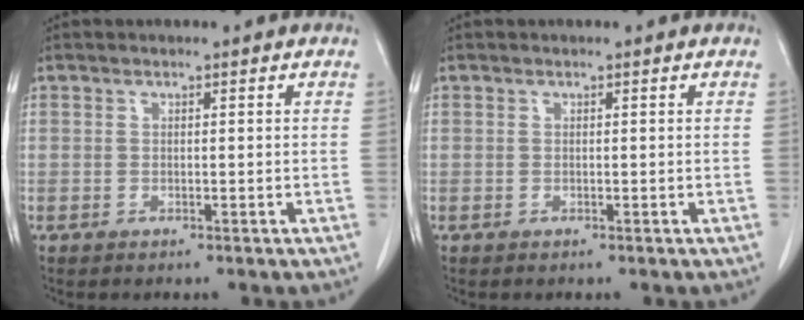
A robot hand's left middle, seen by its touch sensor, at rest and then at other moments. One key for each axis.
{"total": 0.0}